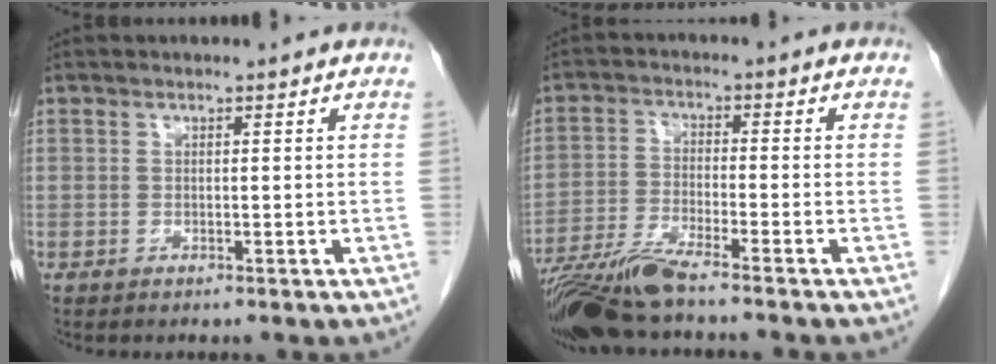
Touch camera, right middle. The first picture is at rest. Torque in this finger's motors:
{"motor_torque": [1.13, -1.01, 0.14, 0.04]}